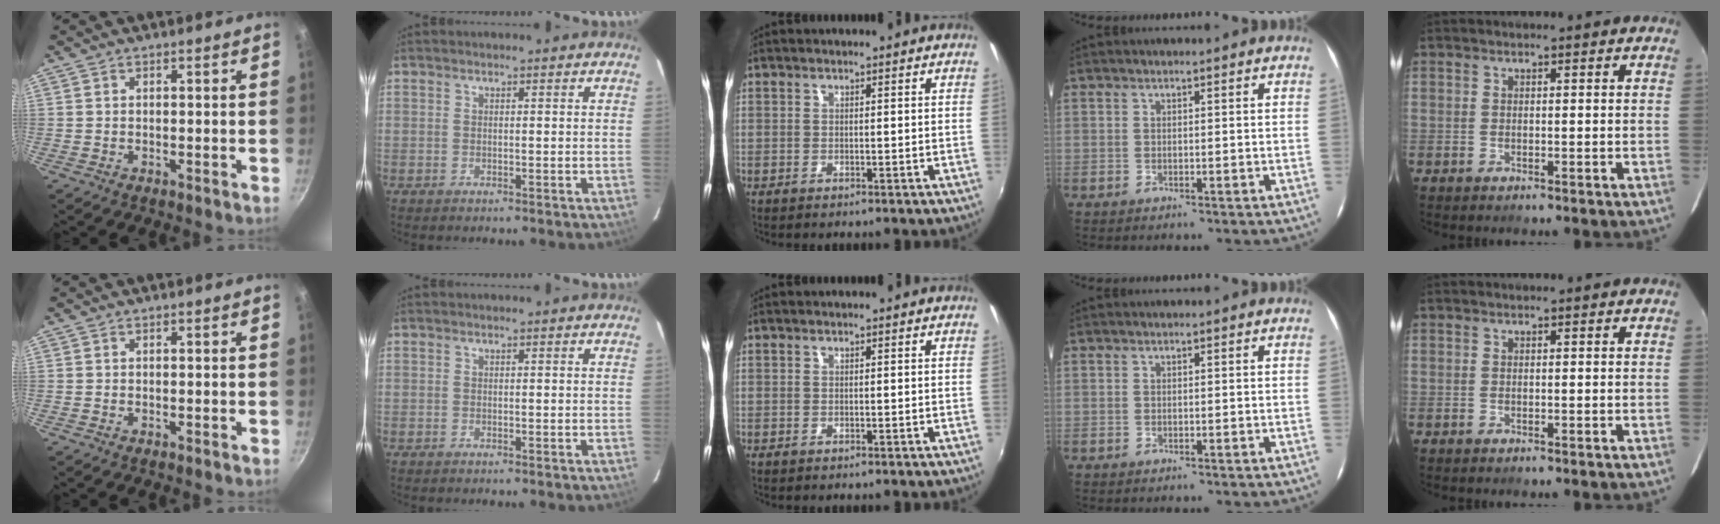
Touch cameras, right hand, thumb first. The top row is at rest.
{}